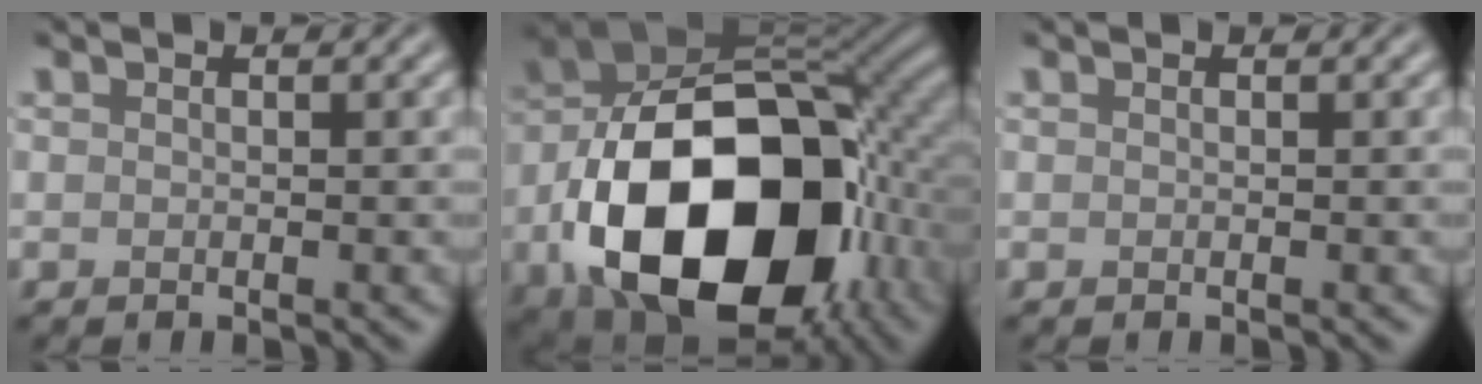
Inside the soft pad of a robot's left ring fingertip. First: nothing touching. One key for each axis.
{"total": 19.3, "fx": -5.6, "fy": 12.6, "fz": 13.5, "tx": -0.264, "ty": -0.042, "tz": -0.082}
{"total": 0.0}